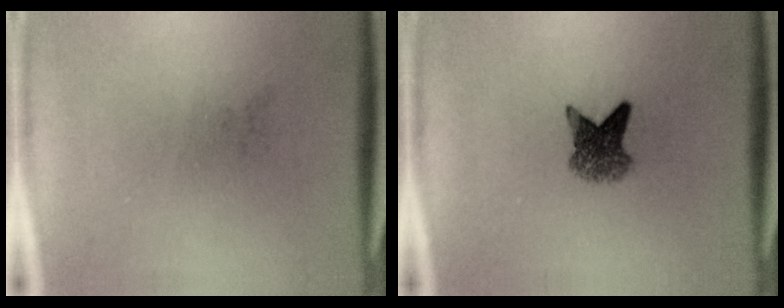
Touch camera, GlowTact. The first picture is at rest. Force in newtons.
{"total": 4.0}